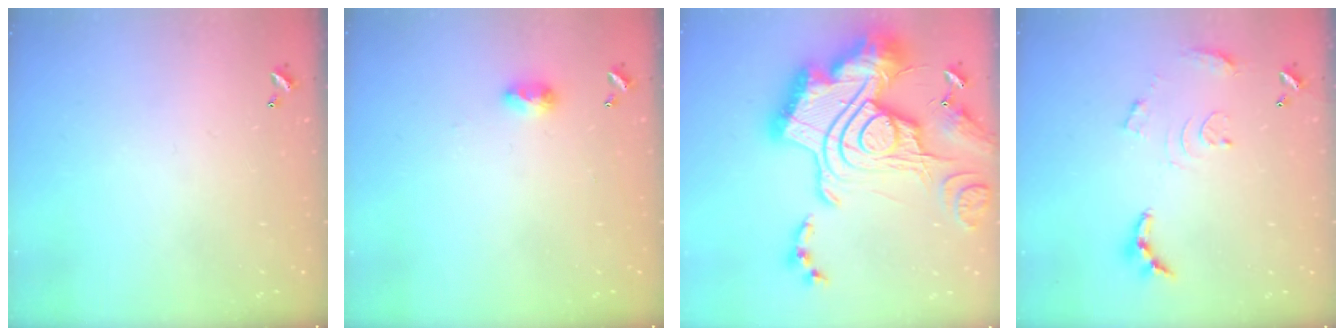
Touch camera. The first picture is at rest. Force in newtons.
{"total": 4.1, "press": 4.1, "slide": 0.5}
{"total": 4.8, "press": 4.1, "slide": 2.6}
{"total": 10.6, "press": 10.6, "slide": 0.8}